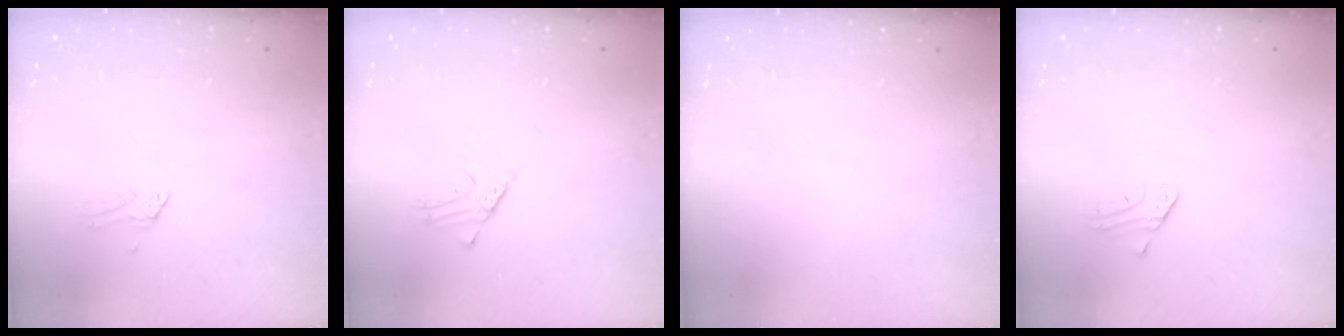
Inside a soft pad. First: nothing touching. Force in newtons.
{"total": 2.5, "press": 2.5, "slide": 0.2}
{"total": 0.0}
{"total": 1.8, "press": 1.8, "slide": 0.2}